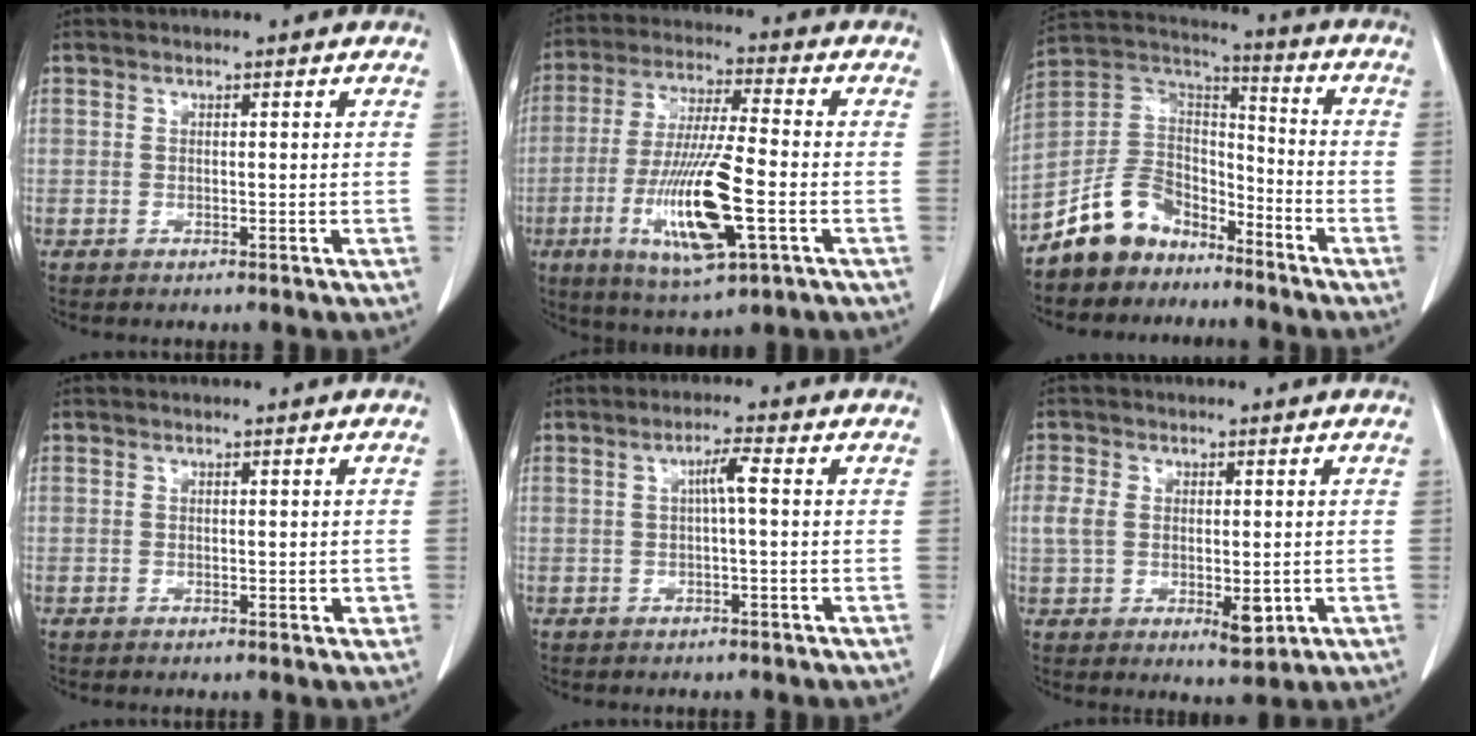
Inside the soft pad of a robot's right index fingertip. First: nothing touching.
{"total": 15.1, "force": [-4.4, 2.0, 14.3], "torque": [-0.283, -0.021, -0.076]}
{"total": 10.9, "force": [-8.0, 6.6, 3.3], "torque": [-0.072, 0.044, -0.155]}
{"total": 1.5, "force": [-0.1, 0.8, 1.2], "torque": [-0.013, 0.000, 0.002]}
{"total": 2.8, "force": [0.3, 0.2, 2.8], "torque": [-0.050, 0.006, 0.007]}
{"total": 7.2, "force": [-0.7, 3.8, 6.0], "torque": [-0.105, -0.005, -0.002]}